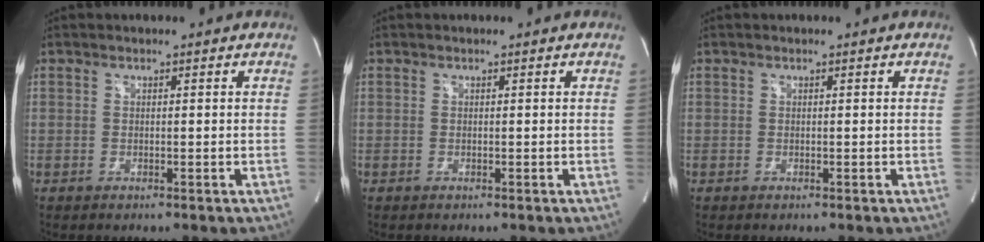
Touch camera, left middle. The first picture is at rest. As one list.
[{"total": 0.0}, {"total": 0.0}]